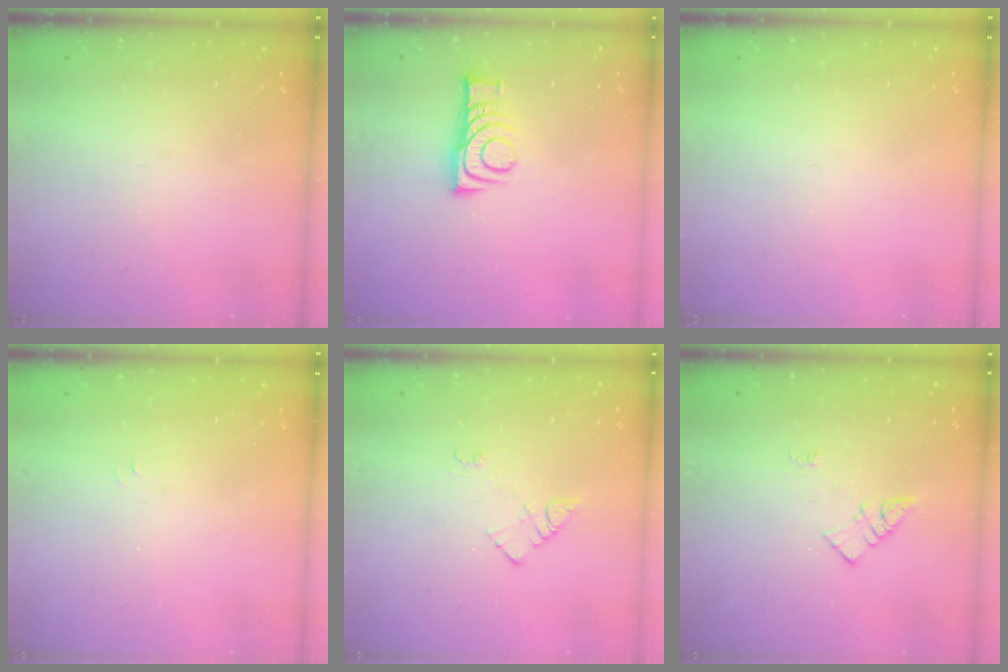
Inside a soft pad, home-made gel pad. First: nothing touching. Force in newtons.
{"total": 8.9, "press": 8.9, "slide": 0.4}
{"total": 0.0}
{"total": 3.8, "press": 3.7, "slide": 0.4}
{"total": 5.6, "press": 5.5, "slide": 0.7}
{"total": 4.9, "press": 4.9, "slide": 0.5}